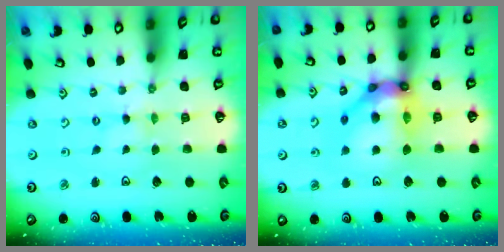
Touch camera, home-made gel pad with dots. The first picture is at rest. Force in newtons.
{"total": 17.0, "press": 16.9, "slide": 1.8}